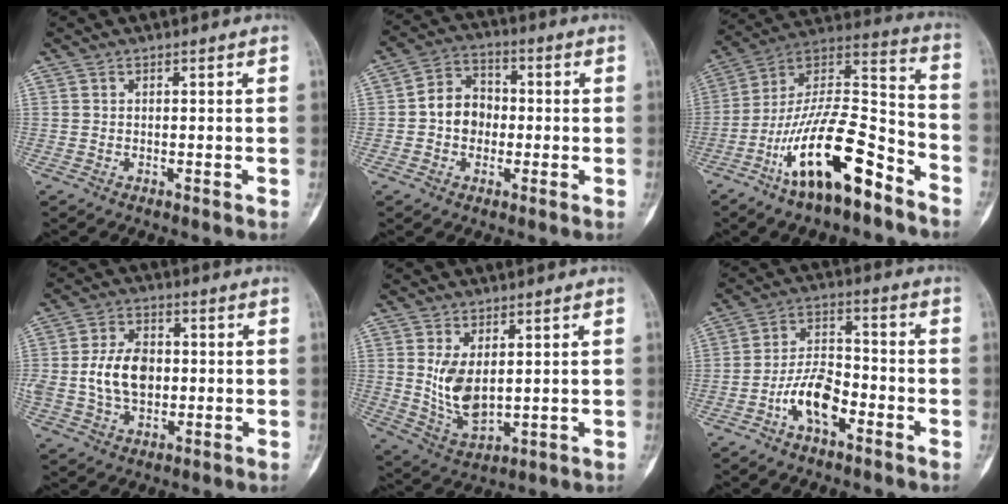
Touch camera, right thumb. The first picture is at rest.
{"total": 7.8, "force": [-0.7, 6.5, 4.4], "torque": [-0.045, 0.026, -0.025]}
{"total": 21.1, "force": [-12.0, 7.3, 15.8], "torque": [-0.284, 0.093, -0.210]}
{"total": 10.5, "force": [-0.2, 7.2, 7.7], "torque": [-0.123, 0.010, -0.002]}
{"total": 8.5, "force": [1.6, 4.7, 6.9], "torque": [-0.117, -0.020, 0.049]}
{"total": 9.7, "force": [-4.4, 4.8, 7.2], "torque": [-0.125, 0.039, -0.084]}